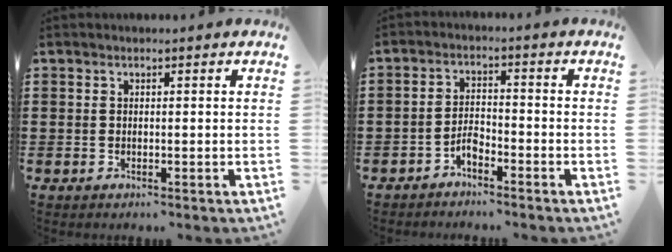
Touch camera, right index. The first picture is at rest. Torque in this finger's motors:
{"motor_torque": [1.95, 0.19, 0.16, -0.01]}